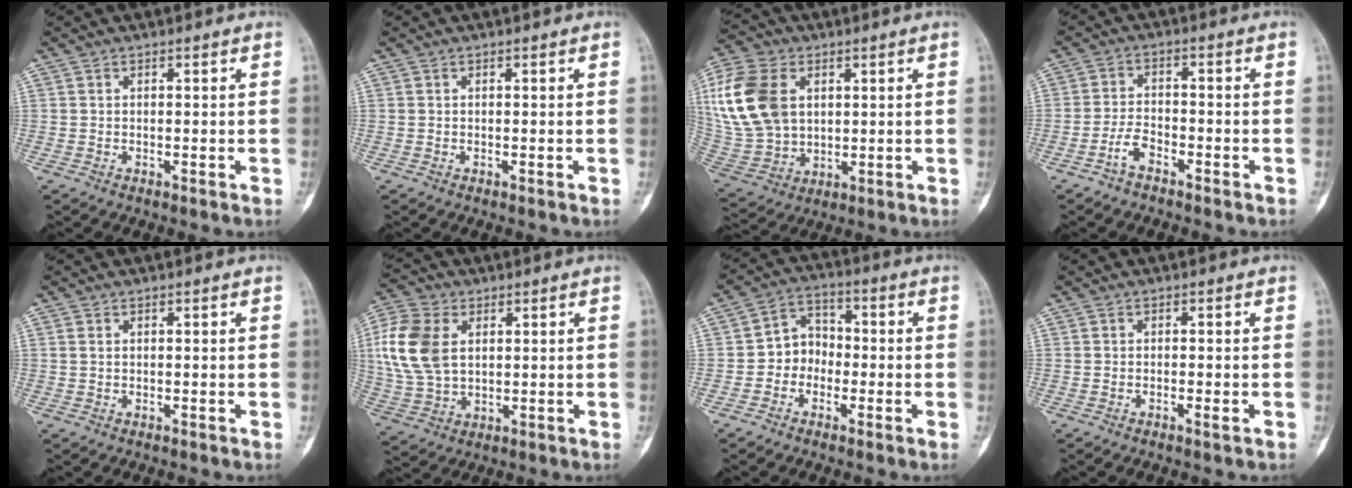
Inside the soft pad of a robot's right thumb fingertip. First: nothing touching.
{"total": 0.0}
{"total": 18.8, "force": [4.3, 13.2, 12.7], "torque": [-0.278, -0.005, 0.092]}
{"total": 4.0, "force": [-2.8, 1.8, 2.2], "torque": [-0.045, 0.024, -0.053]}
{"total": 0.5, "force": [0.0, 0.3, 0.4], "torque": [-0.014, 0.003, 0.004]}
{"total": 12.9, "force": [2.6, 8.5, 9.3], "torque": [-0.203, 0.001, 0.052]}
{"total": 6.6, "force": [-1.8, 5.5, 3.0], "torque": [-0.019, 0.032, -0.048]}
{"total": 1.0, "force": [-0.5, 0.1, 0.9], "torque": [-0.018, 0.000, -0.007]}